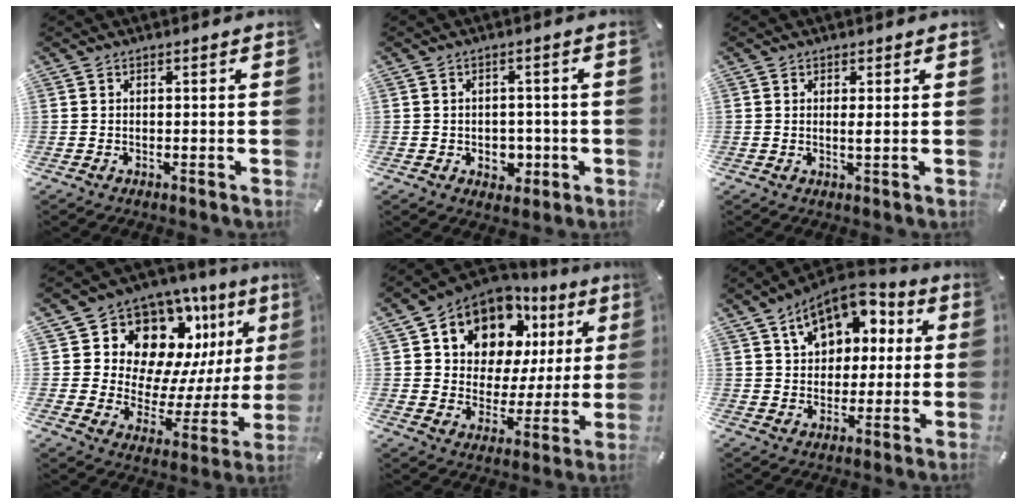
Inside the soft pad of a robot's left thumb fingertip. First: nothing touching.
{"total": 4.5, "force": [-0.9, 3.9, 2.2], "torque": [-0.014, -0.002, -0.019]}
{"total": 1.4, "force": [0.5, 0.5, 1.2], "torque": [-0.026, 0.000, 0.008]}
{"total": 13.7, "force": [9.1, 9.2, 4.7], "torque": [-0.062, -0.099, 0.160]}
{"total": 11.3, "force": [7.4, 7.8, 3.4], "torque": [-0.083, -0.060, 0.139]}
{"total": 12.3, "force": [6.1, 9.1, 5.7], "torque": [-0.087, -0.036, 0.110]}